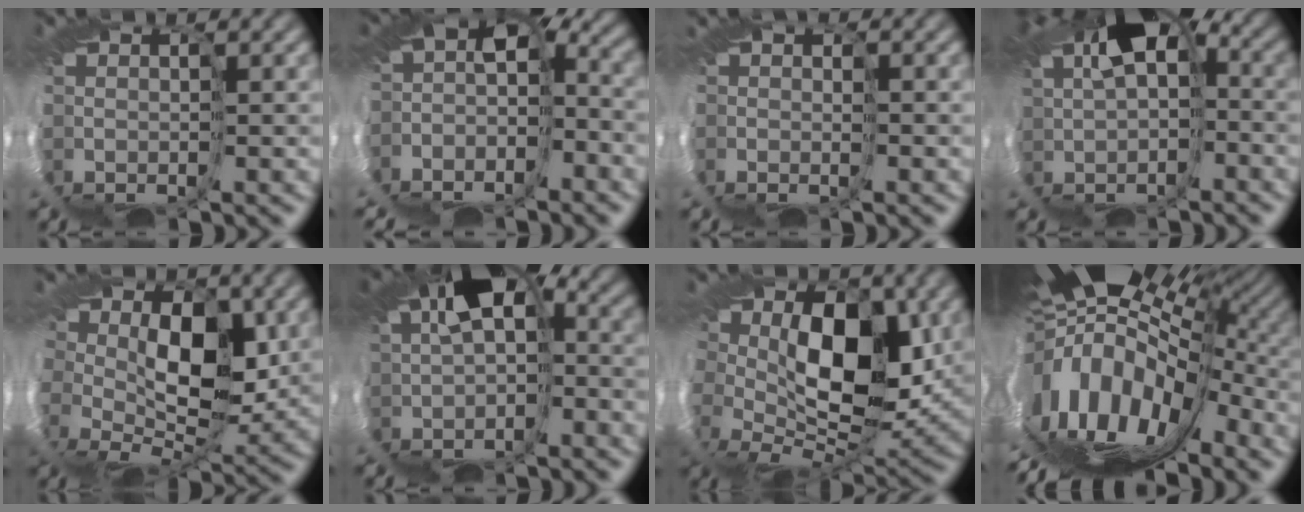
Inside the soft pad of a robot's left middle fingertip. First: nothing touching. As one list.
[{"total": 4.9, "force": [-4.0, 1.6, 2.4], "torque": [-0.061, -0.036, -0.040]}, {"total": 1.4, "force": [-1.1, 0.7, 0.4], "torque": [0.008, -0.001, -0.016]}, {"total": 5.9, "force": [2.1, 3.4, 4.4], "torque": [-0.087, -0.030, 0.060]}, {"total": 6.9, "force": [2.2, 4.3, 4.8], "torque": [-0.071, -0.009, 0.049]}, {"total": 6.2, "force": [0.9, 3.7, 4.9], "torque": [-0.109, -0.026, 0.047]}, {"total": 8.2, "force": [2.6, 4.8, 6.1], "torque": [-0.096, -0.023, 0.060]}, {"total": 12.5, "force": [-0.5, 7.6, 9.9], "torque": [-0.148, -0.014, 0.001]}]